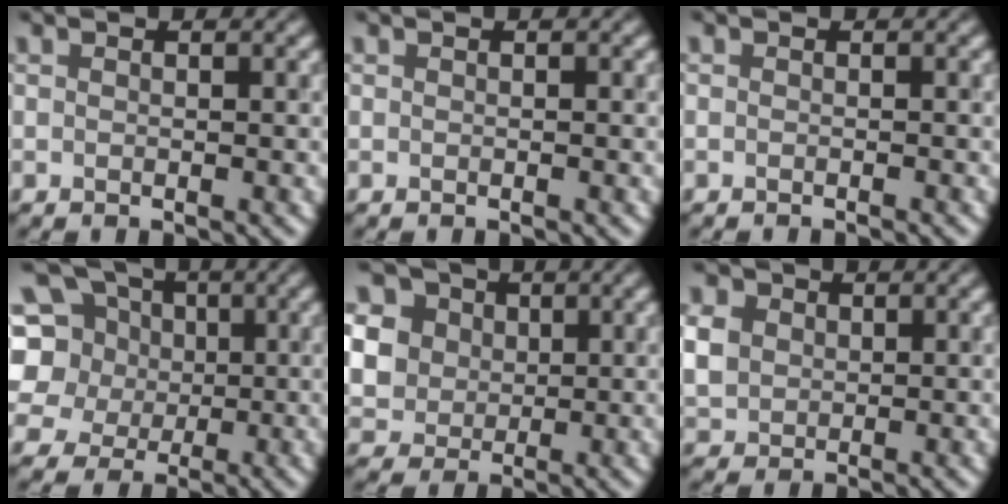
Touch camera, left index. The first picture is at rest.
{"total": 0.0}
{"total": 0.8, "force": [-0.7, 0.1, 0.3], "torque": [0.004, -0.006, -0.015]}
{"total": 9.2, "force": [3.0, 7.7, 4.1], "torque": [-0.093, 0.029, 0.016]}
{"total": 12.0, "force": [4.2, 10.0, 5.2], "torque": [-0.129, 0.019, 0.067]}
{"total": 3.4, "force": [0.8, 3.0, 1.3], "torque": [-0.049, 0.010, 0.012]}